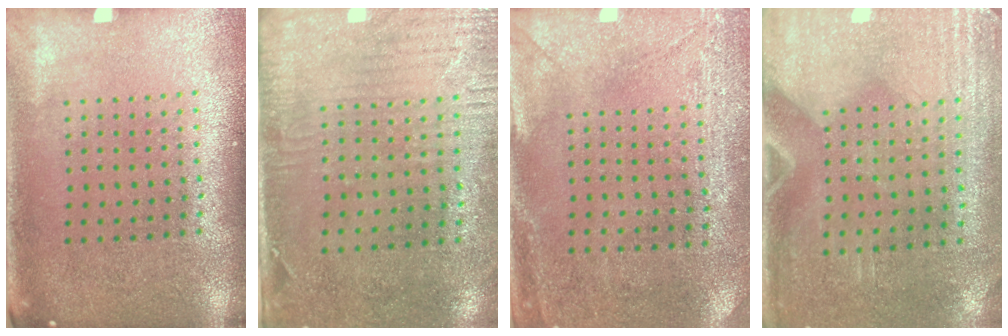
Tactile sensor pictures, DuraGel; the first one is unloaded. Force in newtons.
{"total": 2.9, "press": 2.4, "slide": 1.7}
{"total": 2.9, "press": 2.3, "slide": 1.8}
{"total": 2.9, "press": 2.5, "slide": 1.4}